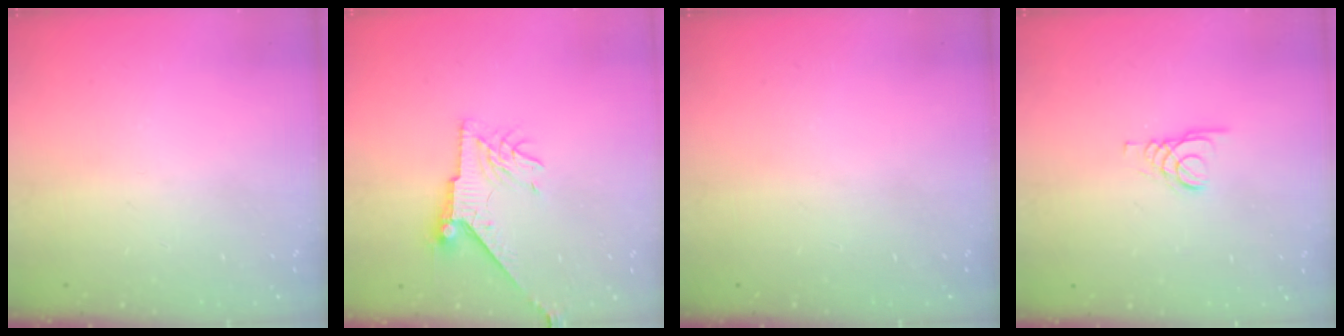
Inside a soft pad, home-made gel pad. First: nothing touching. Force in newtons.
{"total": 8.3, "press": 8.2, "slide": 0.8}
{"total": 0.0}
{"total": 1.4, "press": 1.4, "slide": 0.2}